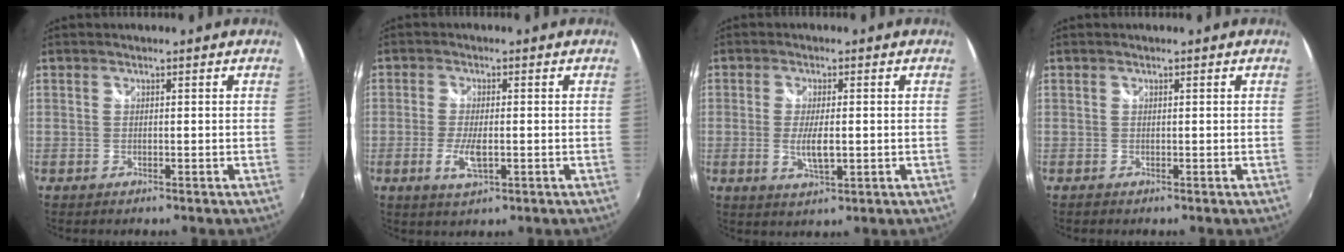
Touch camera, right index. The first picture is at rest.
{"total": 4.7, "force": [-1.4, 1.3, 4.3], "torque": [-0.092, -0.009, -0.026]}
{"total": 4.9, "force": [-0.6, 1.5, 4.6], "torque": [-0.089, -0.010, -0.008]}
{"total": 0.0}